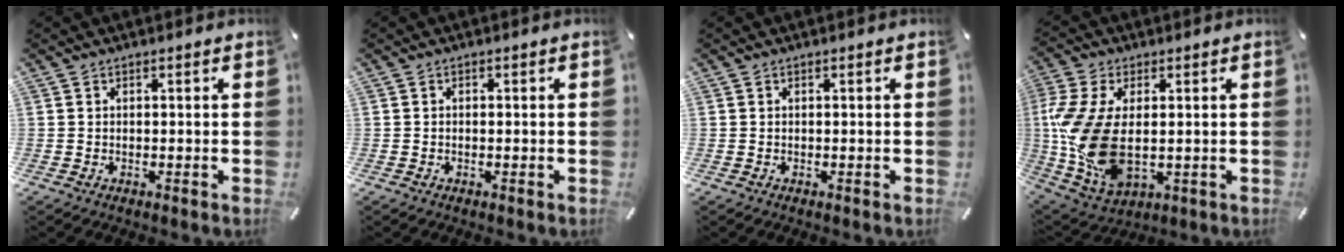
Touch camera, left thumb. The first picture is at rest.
{"total": 0.5, "force": [-0.2, 0.2, 0.4], "torque": [-0.009, -0.002, -0.003]}
{"total": 0.0}
{"total": 15.3, "force": [0.0, 9.1, 12.2], "torque": [-0.289, -0.015, 0.002]}